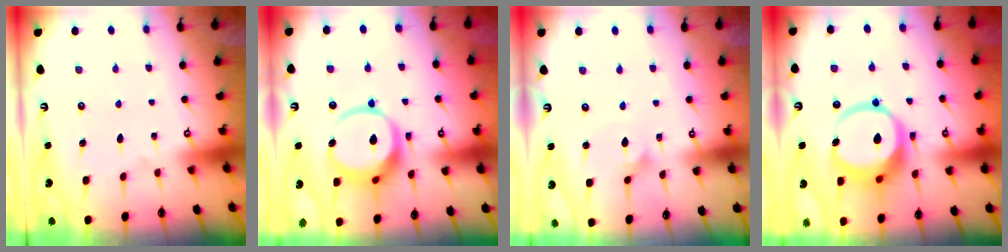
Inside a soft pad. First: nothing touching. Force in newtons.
{"total": 13.1, "press": 13.0, "slide": 1.6}
{"total": 1.6, "press": 1.6, "slide": 0.0}
{"total": 14.9, "press": 14.8, "slide": 2.0}